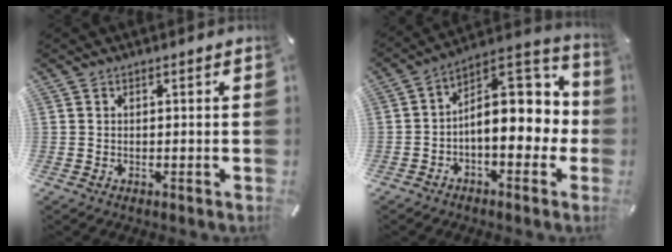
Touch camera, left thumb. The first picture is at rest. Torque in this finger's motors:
{"motor_torque": [2.23, 2.78, 0.34, 0.16, 0.17]}